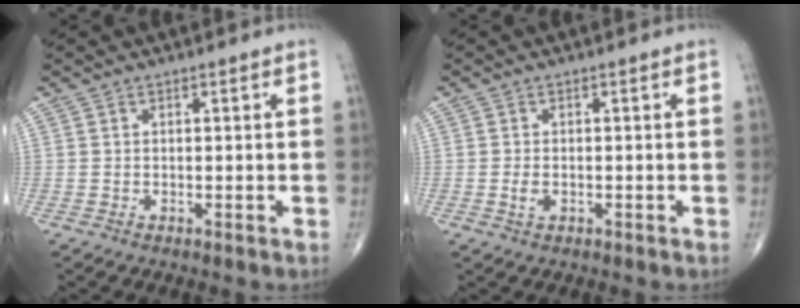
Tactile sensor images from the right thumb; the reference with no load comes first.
{"total": 1.7, "force": [-0.5, 1.0, 1.4], "torque": [-0.029, 0.000, -0.010]}